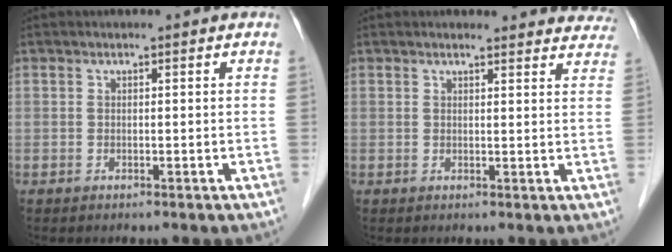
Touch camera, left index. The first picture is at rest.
{"total": 10.9, "force": [10.4, 2.6, 2.0], "torque": [0.018, -0.009, 0.081]}